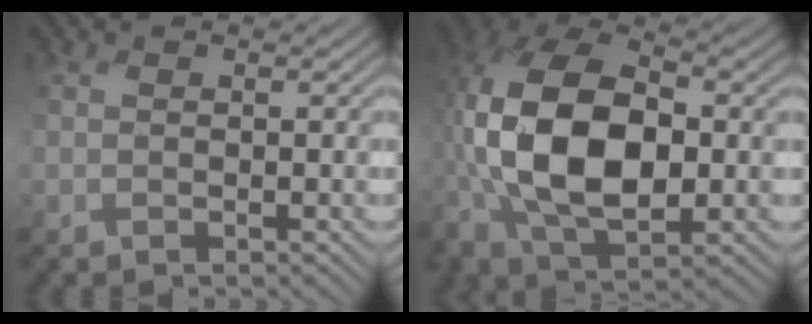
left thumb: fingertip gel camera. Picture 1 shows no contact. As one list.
[{"total": 15.4, "force": [-1.3, 9.0, 12.4], "torque": [-0.277, 0.005, -0.034]}]